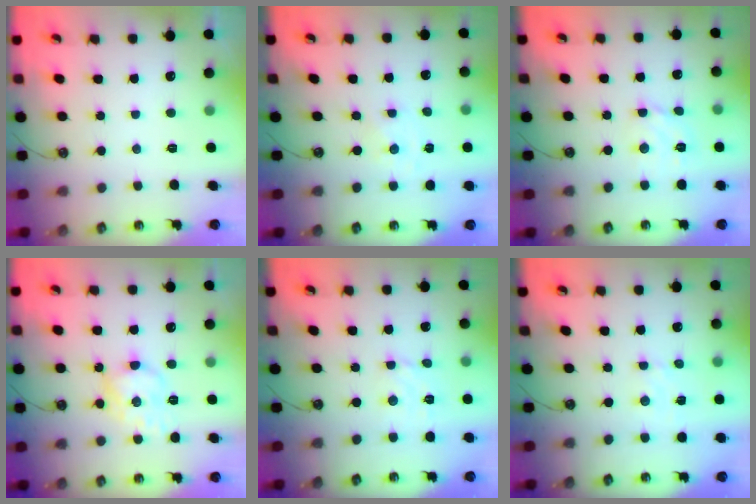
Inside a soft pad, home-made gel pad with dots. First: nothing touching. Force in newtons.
{"total": 0.0}
{"total": 4.7, "press": 4.7, "slide": 0.3}
{"total": 9.2, "press": 9.2, "slide": 0.2}
{"total": 2.9, "press": 2.8, "slide": 0.3}
{"total": 2.3, "press": 2.3, "slide": 0.4}